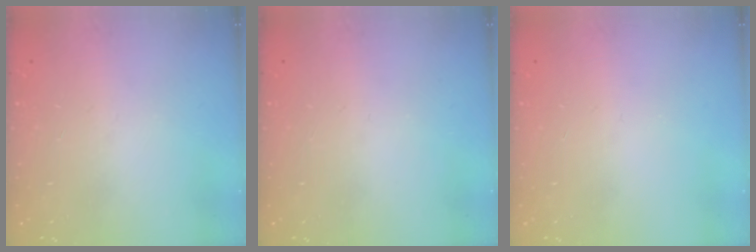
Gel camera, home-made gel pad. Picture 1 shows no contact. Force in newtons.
{"total": 0.0}
{"total": 0.0}